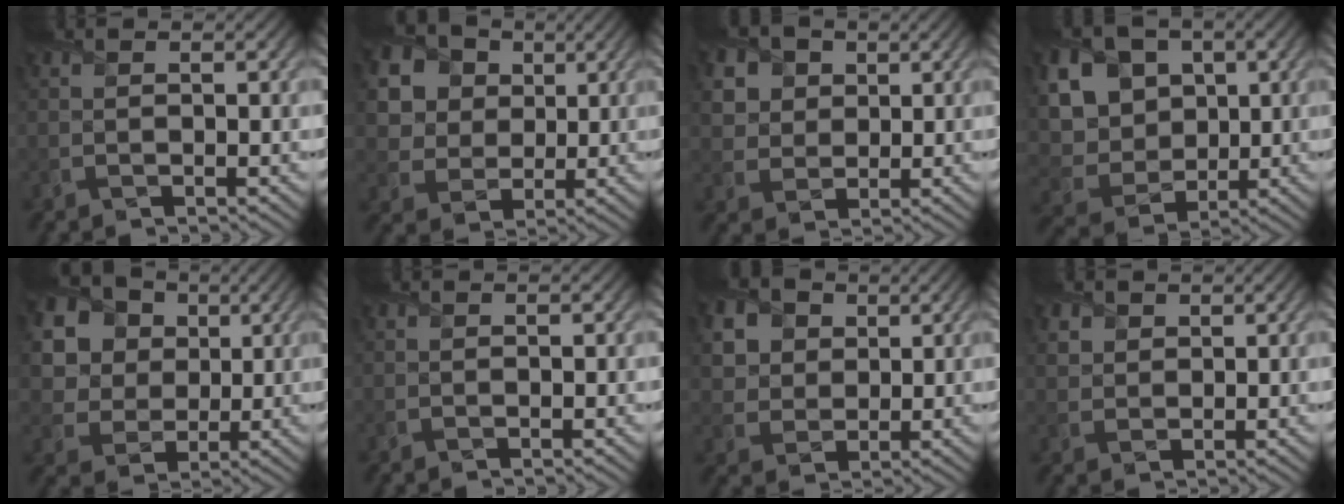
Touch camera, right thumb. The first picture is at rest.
{"total": 12.6, "force": [5.4, 9.9, 5.7], "torque": [-0.178, 0.020, 0.112]}
{"total": 7.5, "force": [3.4, 5.9, 3.0], "torque": [-0.124, 0.009, 0.062]}
{"total": 13.3, "force": [3.8, 10.6, 7.0], "torque": [-0.188, 0.016, 0.083]}
{"total": 14.0, "force": [5.9, 11.0, 6.3], "torque": [-0.200, 0.026, 0.127]}
{"total": 0.0}
{"total": 8.2, "force": [3.6, 6.4, 3.6], "torque": [-0.143, 0.012, 0.074]}
{"total": 2.6, "force": [1.5, 1.9, 0.7], "torque": [-0.029, -0.003, 0.034]}